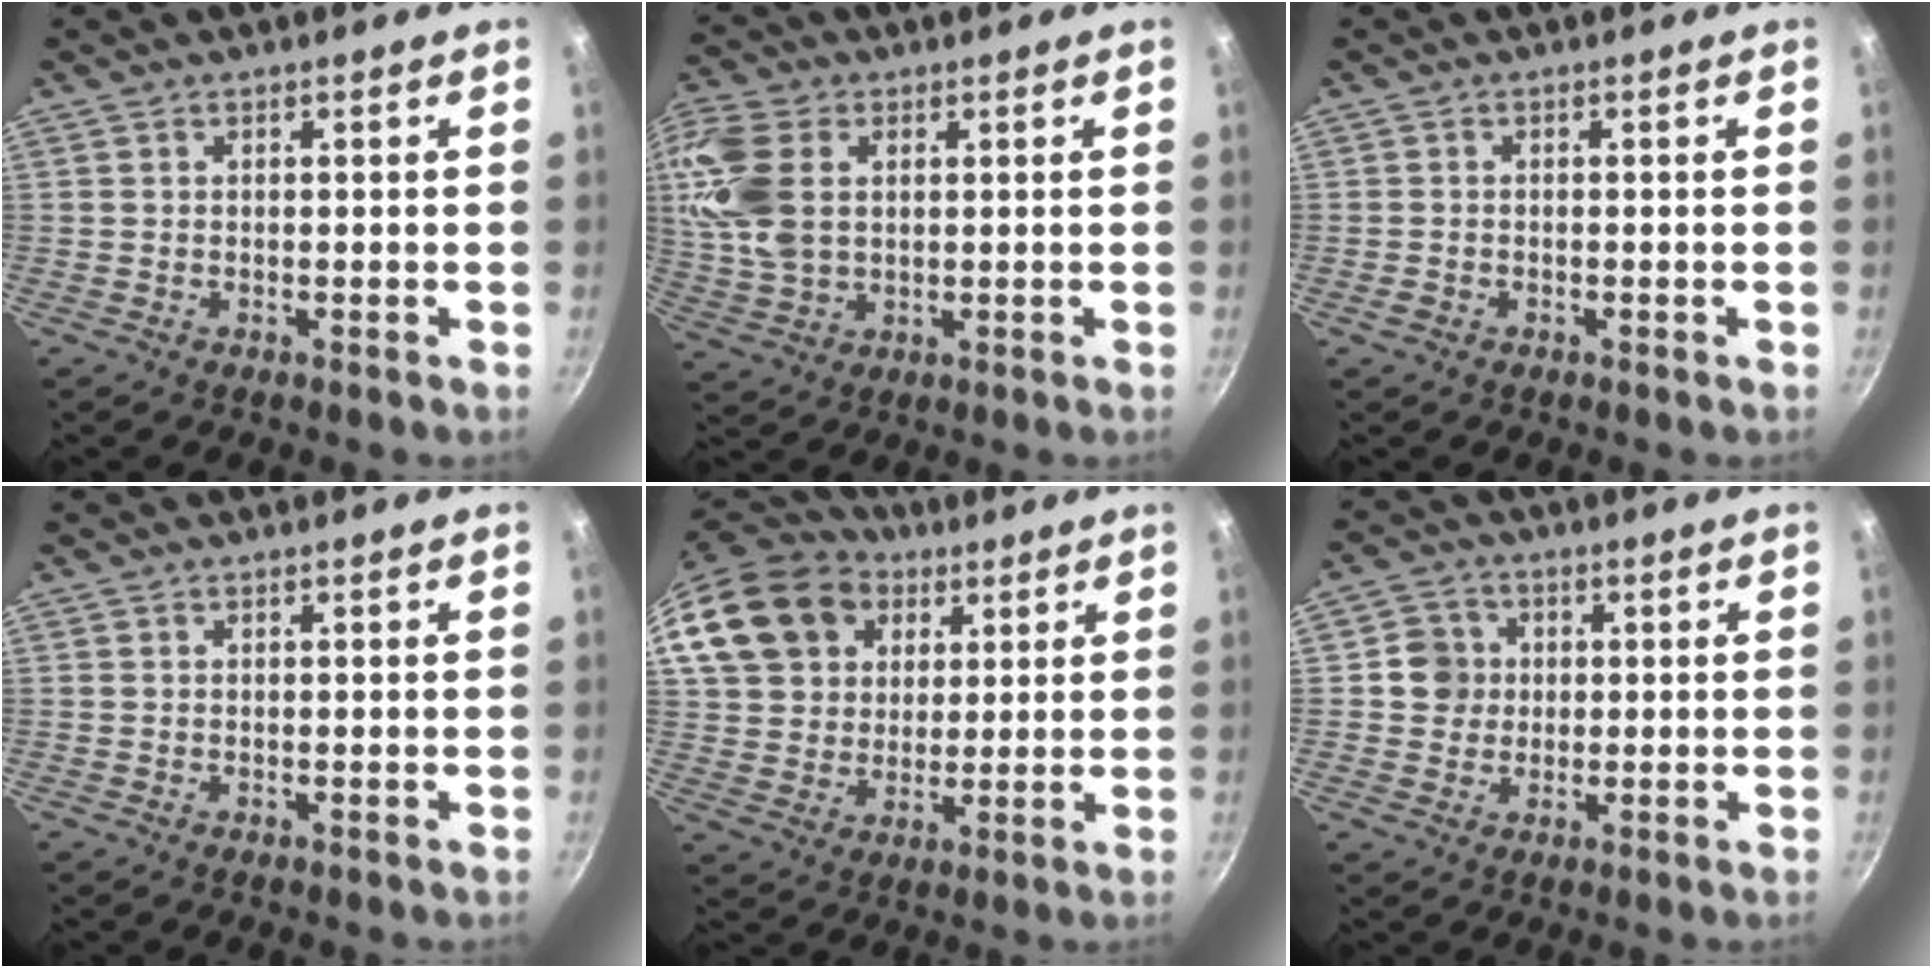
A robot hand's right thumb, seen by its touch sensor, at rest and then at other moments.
{"total": 11.9, "force": [2.6, 8.1, 8.4], "torque": [-0.168, -0.001, 0.051]}
{"total": 1.4, "force": [-0.7, 1.0, 0.6], "torque": [-0.013, 0.004, -0.013]}
{"total": 0.0}
{"total": 20.1, "force": [7.9, 15.8, 9.7], "torque": [-0.184, 0.016, 0.141]}
{"total": 5.6, "force": [0.6, 5.3, 1.6], "torque": [0.009, 0.005, -0.001]}